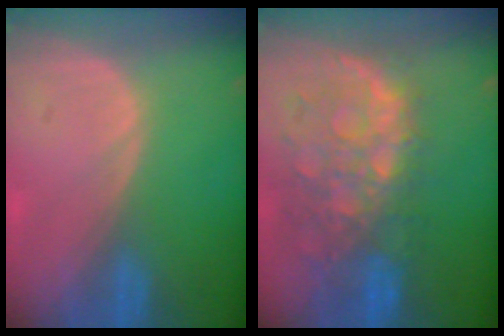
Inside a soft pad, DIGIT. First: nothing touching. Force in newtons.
{"total": 11.2, "press": 9.8, "slide": 5.5}